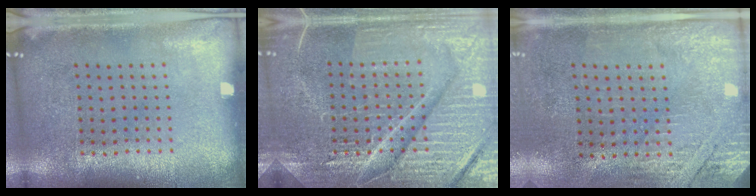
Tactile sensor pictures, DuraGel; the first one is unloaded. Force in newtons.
{"total": 7.3, "press": 7.3, "slide": 0.9}
{"total": 2.8, "press": 2.5, "slide": 1.4}